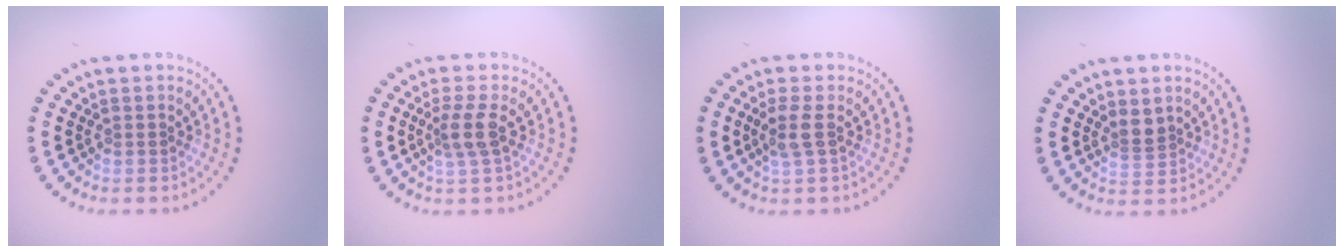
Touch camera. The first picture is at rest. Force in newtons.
{"total": 2.5, "press": 1.9, "slide": 1.6}
{"total": 1.9, "press": 1.7, "slide": 0.9}
{"total": 1.5, "press": 1.1, "slide": 1.0}